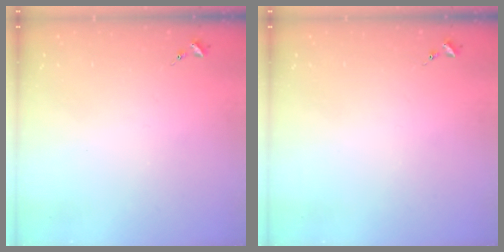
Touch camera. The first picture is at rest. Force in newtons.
{"total": 0.0}